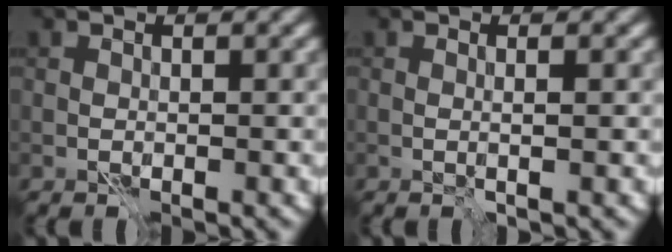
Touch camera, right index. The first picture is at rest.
{"total": 0.6, "force": [0.1, -0.2, 0.6], "torque": [-0.011, 0.003, -0.002]}